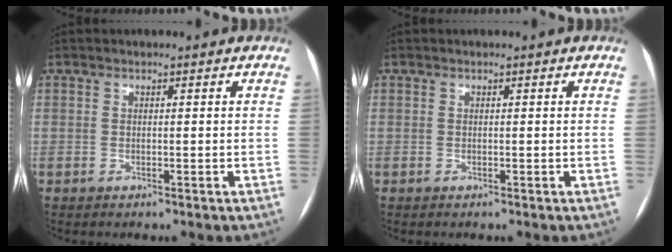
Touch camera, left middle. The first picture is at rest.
{"total": 0.0}